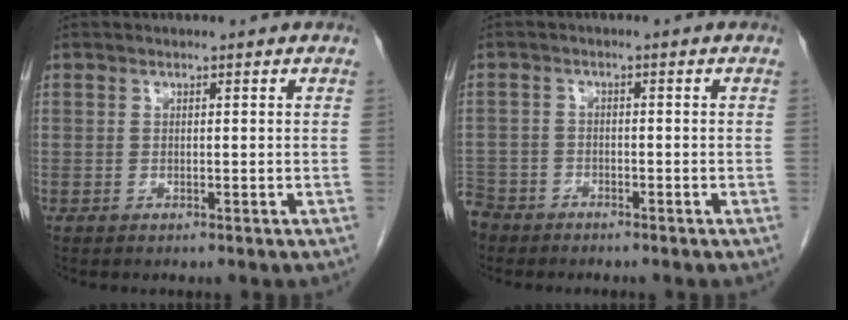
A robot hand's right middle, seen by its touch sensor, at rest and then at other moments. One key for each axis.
{"total": 5.6, "fx": -4.6, "fy": 3.1, "fz": 0.4, "tx": -0.017, "ty": -0.004, "tz": -0.093}